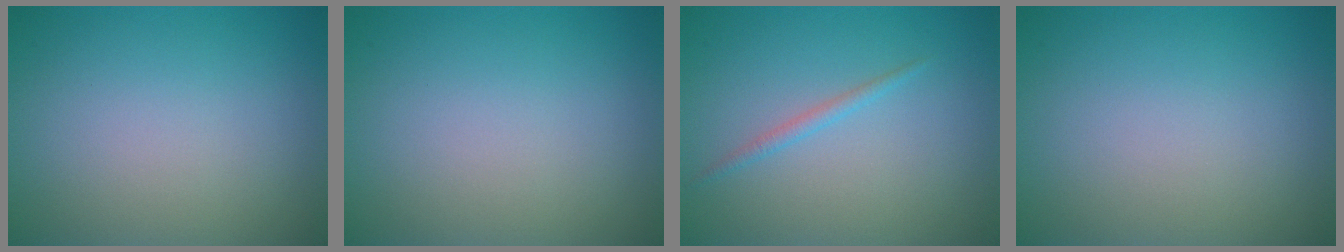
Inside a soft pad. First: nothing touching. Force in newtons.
{"total": 0.0}
{"total": 1.0, "press": 1.0, "slide": 0.1}
{"total": 0.0}